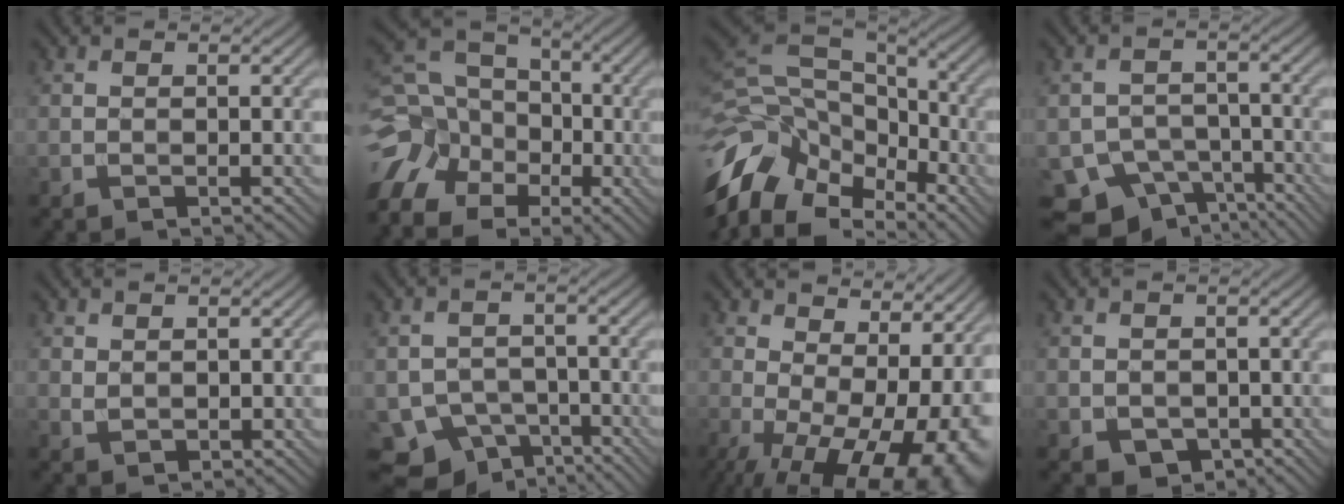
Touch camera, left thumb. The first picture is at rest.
{"total": 13.6, "force": [-5.1, 11.3, 5.6], "torque": [-0.154, -0.019, -0.104]}
{"total": 17.6, "force": [-9.7, 10.9, 9.9], "torque": [-0.253, -0.023, -0.144]}
{"total": 8.9, "force": [-6.4, 5.6, 2.5], "torque": [-0.035, -0.017, -0.095]}
{"total": 1.7, "force": [1.2, 1.0, 0.7], "torque": [-0.018, -0.004, 0.030]}
{"total": 7.5, "force": [-5.2, 5.1, 2.0], "torque": [-0.029, -0.015, -0.083]}
{"total": 18.5, "force": [-2.1, 9.7, 15.6], "torque": [-0.195, -0.011, 0.006]}
{"total": 2.4, "force": [-0.4, 2.2, 1.0], "torque": [-0.031, -0.013, -0.005]}